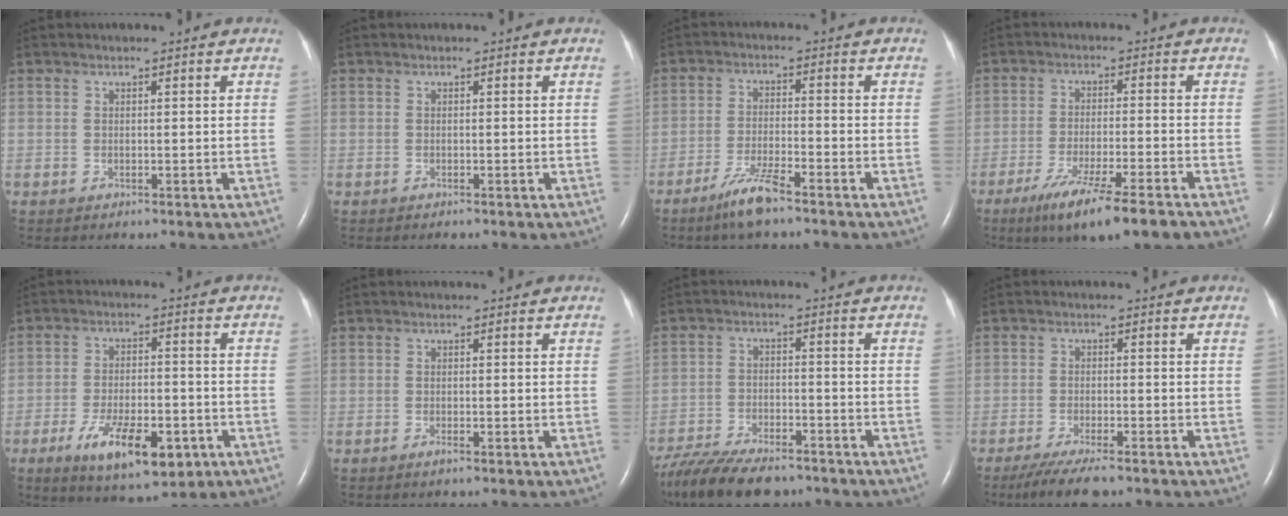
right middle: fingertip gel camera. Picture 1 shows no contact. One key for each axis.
{"total": 0.0}
{"total": 5.7, "fx": -4.3, "fy": 0.4, "fz": 3.7, "tx": -0.083, "ty": -0.011, "tz": -0.083}
{"total": 11.3, "fx": -7.9, "fy": 0.5, "fz": 8.1, "tx": -0.137, "ty": -0.029, "tz": -0.125}
{"total": 11.6, "fx": -5.5, "fy": 4.2, "fz": 9.3, "tx": -0.161, "ty": -0.013, "tz": -0.079}
{"total": 0.7, "fx": -0.5, "fy": 0.0, "fz": 0.4, "tx": -0.013, "ty": -0.001, "tz": -0.009}
{"total": 14.4, "fx": -11.6, "fy": 4.4, "fz": 7.2, "tx": -0.146, "ty": -0.019, "tz": -0.189}
{"total": 7.1, "fx": -5.6, "fy": 1.1, "fz": 4.2, "tx": -0.073, "ty": -0.017, "tz": -0.092}